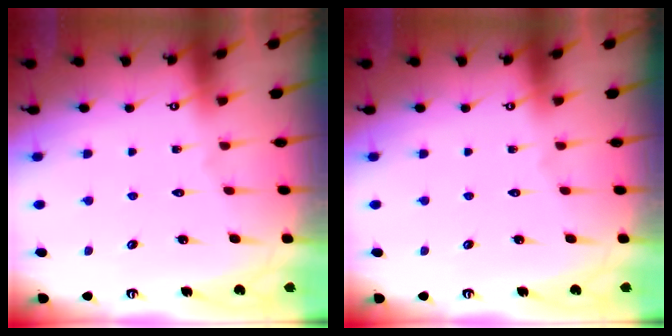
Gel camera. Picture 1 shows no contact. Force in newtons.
{"total": 0.0}